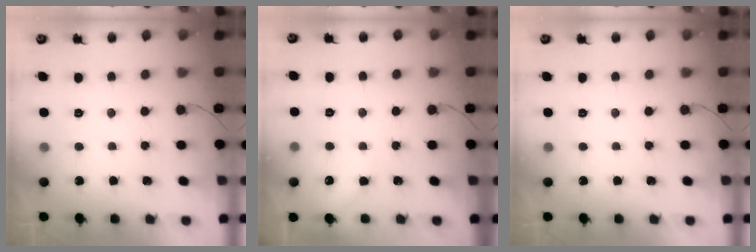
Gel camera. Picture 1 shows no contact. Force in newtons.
{"total": 3.7, "press": 3.7, "slide": 0.6}
{"total": 0.0}